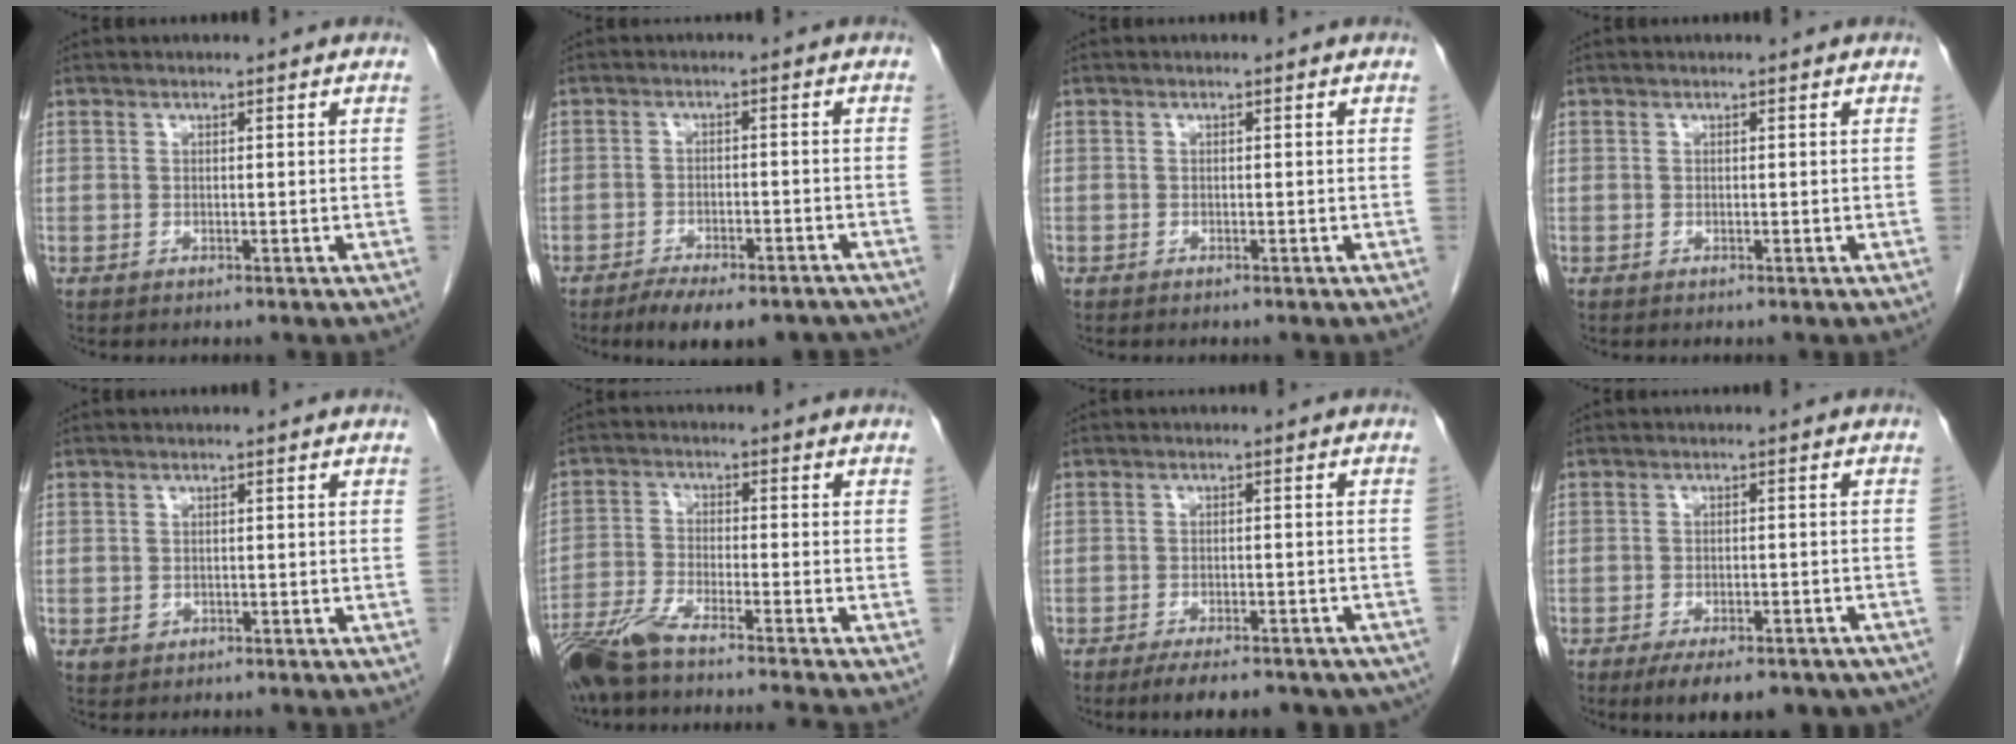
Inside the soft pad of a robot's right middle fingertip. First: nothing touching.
{"total": 11.2, "force": [-9.3, 3.6, 5.2], "torque": [-0.061, 0.012, -0.125]}
{"total": 0.0}
{"total": 0.0}
{"total": 1.3, "force": [-0.4, 1.2, 0.4], "torque": [-0.008, 0.003, 0.001]}
{"total": 11.2, "force": [-9.6, -0.8, 5.7], "torque": [-0.096, -0.025, -0.167]}
{"total": 13.1, "force": [-10.5, 4.4, 6.5], "torque": [-0.077, 0.004, -0.126]}
{"total": 14.3, "force": [-11.0, 5.2, 7.5], "torque": [-0.087, 0.003, -0.134]}